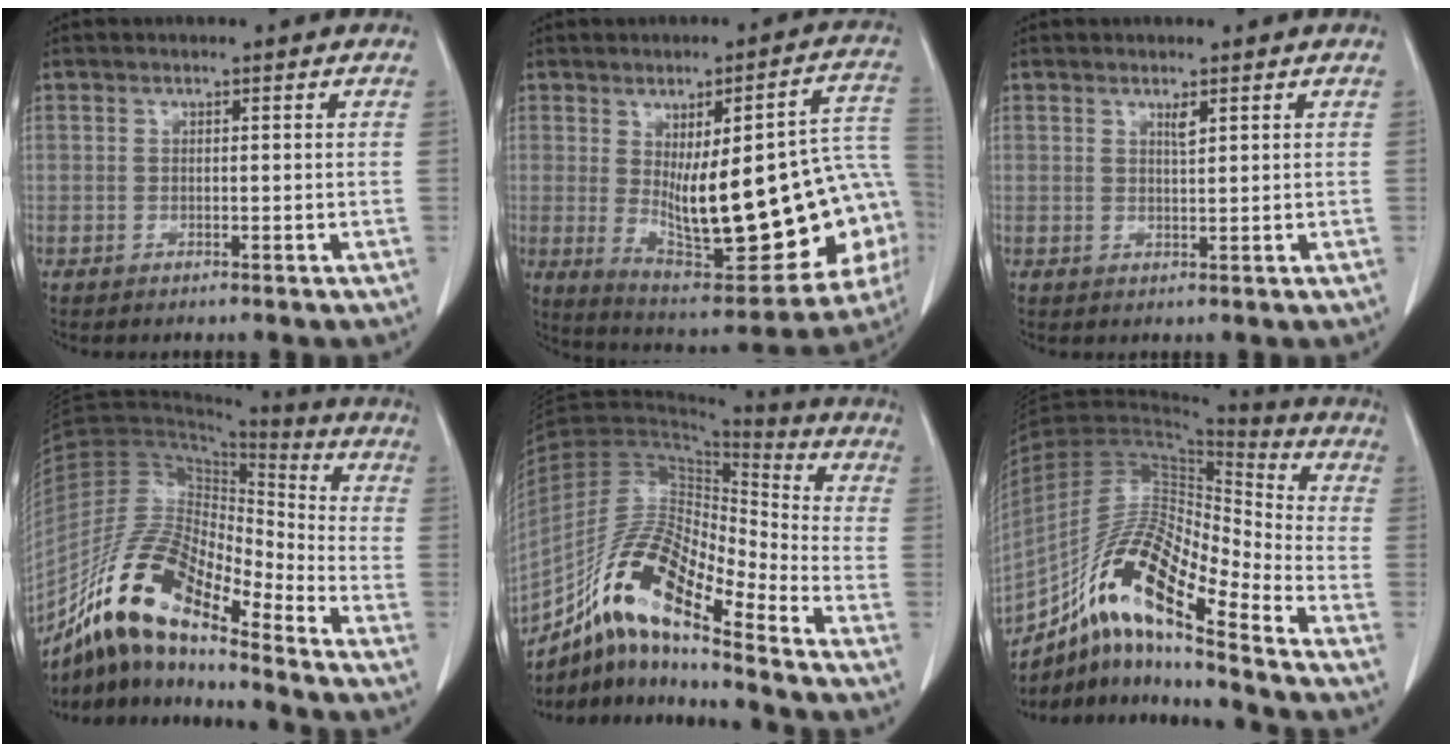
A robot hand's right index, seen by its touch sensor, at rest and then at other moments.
{"total": 27.1, "force": [-2.1, 7.3, 26.1], "torque": [-0.287, 0.010, -0.001]}
{"total": 1.3, "force": [0.8, 0.1, 1.0], "torque": [-0.020, -0.006, 0.014]}
{"total": 16.7, "force": [-12.0, 4.2, 10.8], "torque": [-0.210, 0.016, -0.218]}
{"total": 16.5, "force": [-11.0, 3.0, 11.9], "torque": [-0.229, 0.013, -0.194]}
{"total": 18.5, "force": [-12.0, 2.7, 13.8], "torque": [-0.269, 0.005, -0.212]}